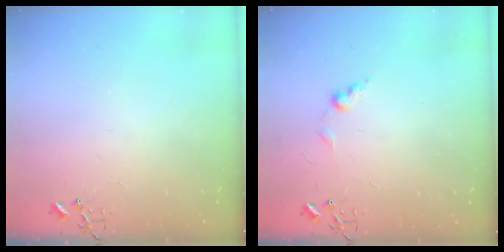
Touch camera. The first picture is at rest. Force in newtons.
{"total": 6.0, "press": 5.9, "slide": 0.7}